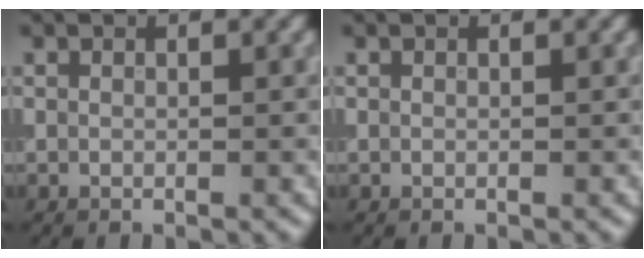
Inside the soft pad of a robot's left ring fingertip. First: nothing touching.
{"total": 0.0}